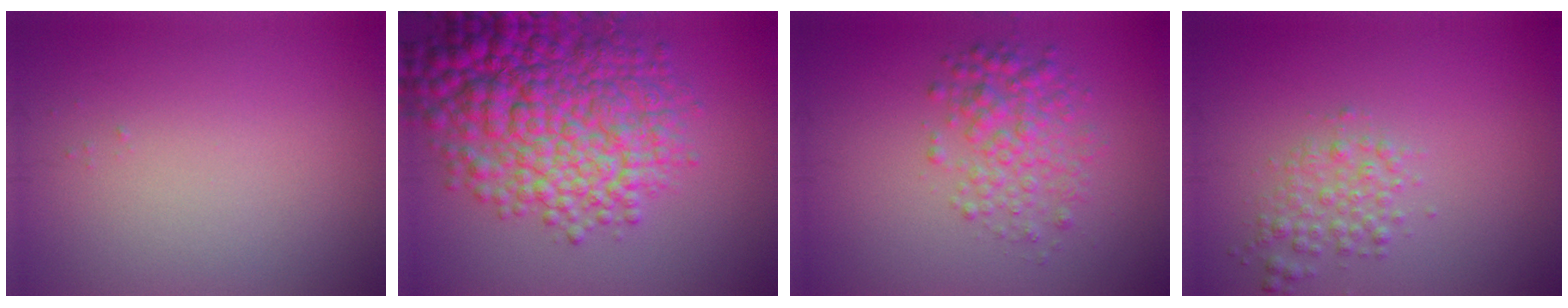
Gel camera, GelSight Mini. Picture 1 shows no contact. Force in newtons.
{"total": 10.9, "press": 10.9, "slide": 0.3}
{"total": 3.7, "press": 3.7, "slide": 0.0}
{"total": 2.2, "press": 2.2, "slide": 0.0}